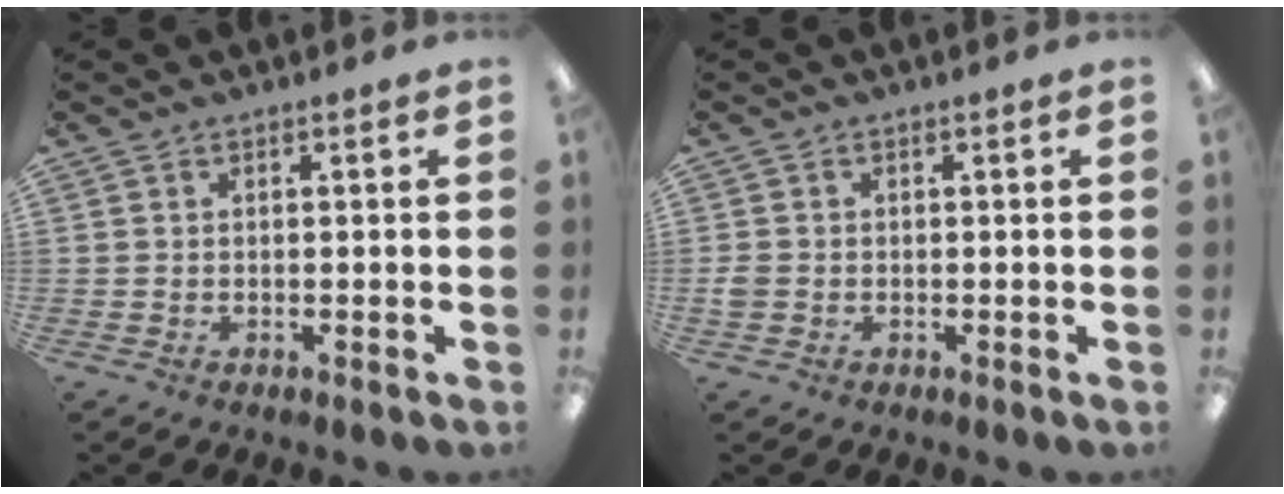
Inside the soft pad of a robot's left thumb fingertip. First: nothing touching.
{"total": 2.0, "force": [-0.3, 1.8, 0.8], "torque": [-0.012, 0.004, -0.006]}